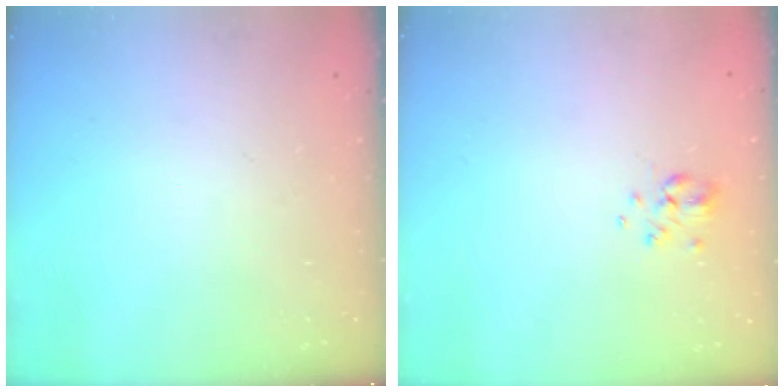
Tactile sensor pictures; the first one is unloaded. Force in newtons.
{"total": 3.7, "press": 3.6, "slide": 0.9}